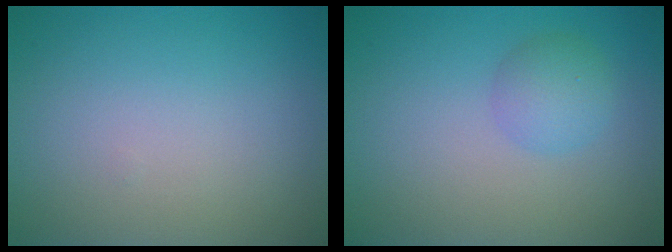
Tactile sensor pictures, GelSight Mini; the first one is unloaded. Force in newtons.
{"total": 2.2, "press": 2.2, "slide": 0.0}